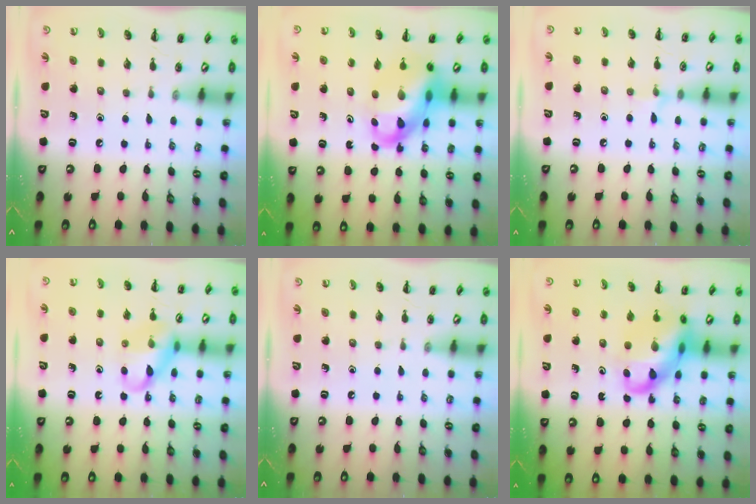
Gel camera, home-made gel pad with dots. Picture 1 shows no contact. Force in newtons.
{"total": 14.8, "press": 14.3, "slide": 3.6}
{"total": 5.1, "press": 4.8, "slide": 1.7}
{"total": 12.5, "press": 12.3, "slide": 2.1}
{"total": 0.0}
{"total": 15.9, "press": 15.5, "slide": 3.5}